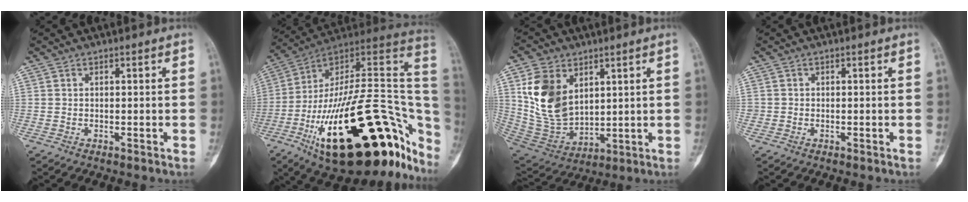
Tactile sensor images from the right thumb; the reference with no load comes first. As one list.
[{"total": 40.7, "force": [-15.6, 16.1, 34.0], "torque": [-0.431, 0.066, -0.243]}, {"total": 14.8, "force": [5.2, 9.9, 9.7], "torque": [-0.169, -0.027, 0.123]}, {"total": 0.5, "force": [0.0, 0.5, 0.0], "torque": [0.005, 0.005, 0.000]}]